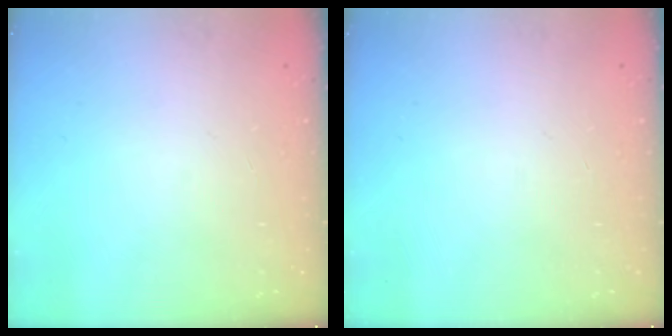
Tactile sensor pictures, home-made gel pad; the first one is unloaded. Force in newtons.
{"total": 0.0}